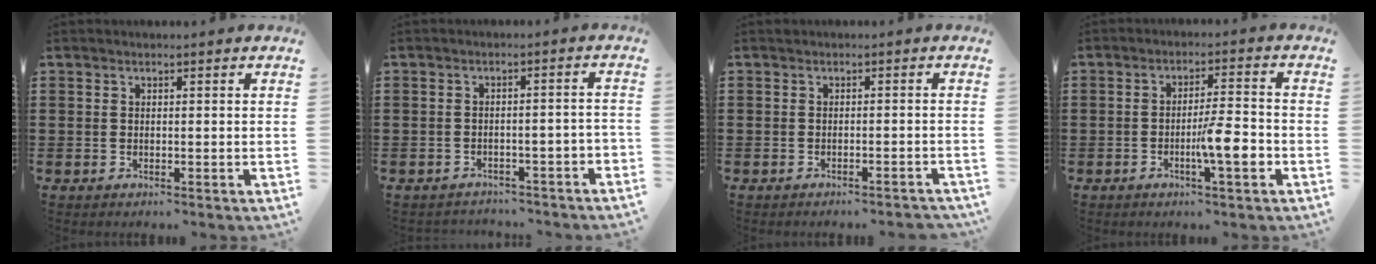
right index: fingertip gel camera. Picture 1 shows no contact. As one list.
[{"total": 2.4, "force": [-2.2, 0.6, 0.6], "torque": [-0.016, 0.003, -0.047]}, {"total": 1.2, "force": [-1.1, 0.0, 0.4], "torque": [-0.010, 0.000, -0.022]}, {"total": 7.0, "force": [-2.1, 1.0, 6.6], "torque": [-0.123, -0.006, -0.040]}]